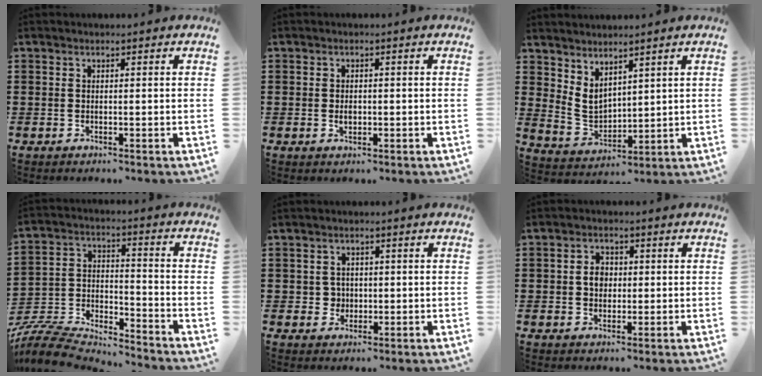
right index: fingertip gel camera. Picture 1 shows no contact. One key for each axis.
{"total": 1.5, "fx": -0.2, "fy": 0.9, "fz": 1.2, "tx": -0.023, "ty": 0.004, "tz": -0.005}
{"total": 4.3, "fx": 3.1, "fy": 2.4, "fz": 1.7, "tx": -0.047, "ty": -0.008, "tz": 0.061}
{"total": 7.7, "fx": -7.4, "fy": 1.6, "fz": 1.3, "tx": -0.045, "ty": -0.001, "tz": -0.153}
{"total": 2.6, "fx": -0.1, "fy": 2.4, "fz": 0.9, "tx": -0.025, "ty": 0.009, "tz": -0.005}
{"total": 3.1, "fx": 0.0, "fy": 2.4, "fz": 2.0, "tx": -0.043, "ty": 0.009, "tz": -0.002}